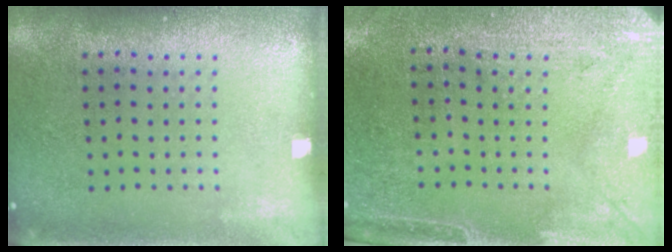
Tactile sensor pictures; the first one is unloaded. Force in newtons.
{"total": 3.0, "press": 2.4, "slide": 1.7}